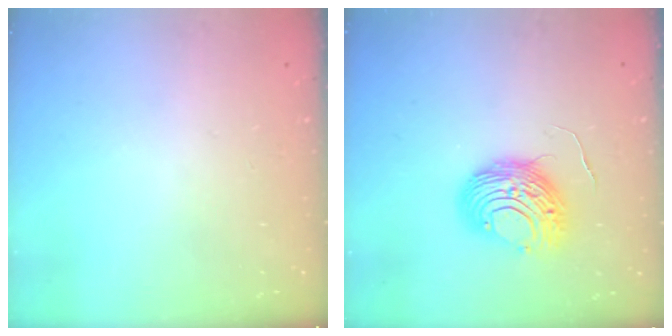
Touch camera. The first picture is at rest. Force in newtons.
{"total": 10.3, "press": 10.3, "slide": 0.7}